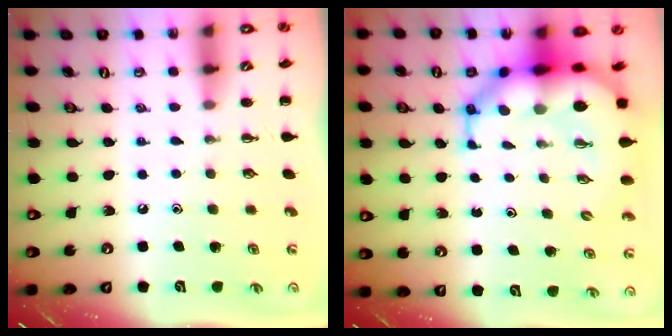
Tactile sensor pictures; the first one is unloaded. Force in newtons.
{"total": 11.9, "press": 11.5, "slide": 3.3}